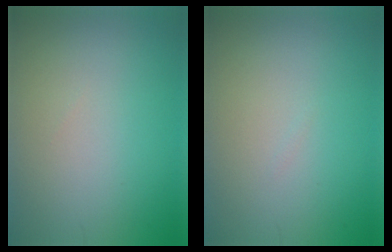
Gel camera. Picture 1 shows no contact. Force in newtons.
{"total": 0.0}